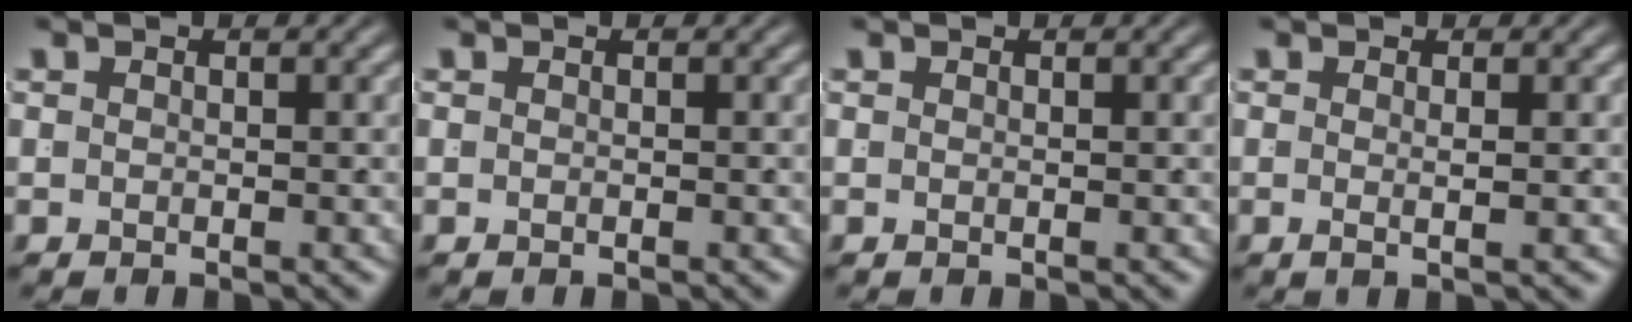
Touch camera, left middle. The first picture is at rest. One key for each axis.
{"total": 0.0}
{"total": 0.0}
{"total": 1.2, "fx": -0.2, "fy": -0.6, "fz": 1.0, "tx": -0.018, "ty": -0.007, "tz": -0.001}